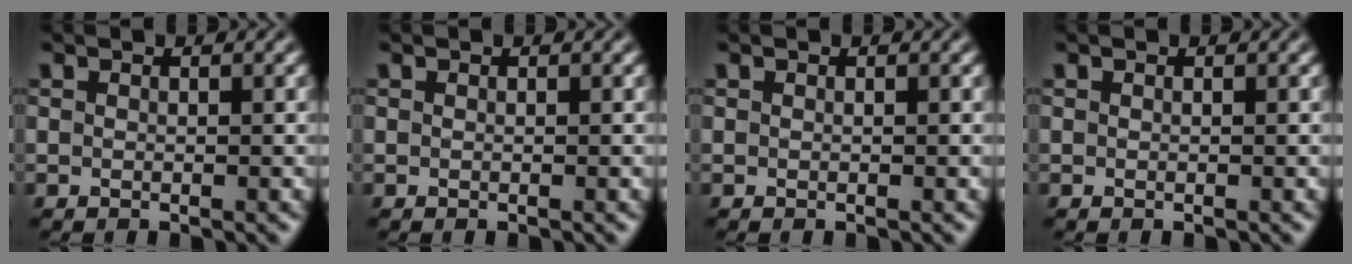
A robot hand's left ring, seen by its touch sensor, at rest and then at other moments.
{"total": 0.0}
{"total": 0.0}
{"total": 0.0}